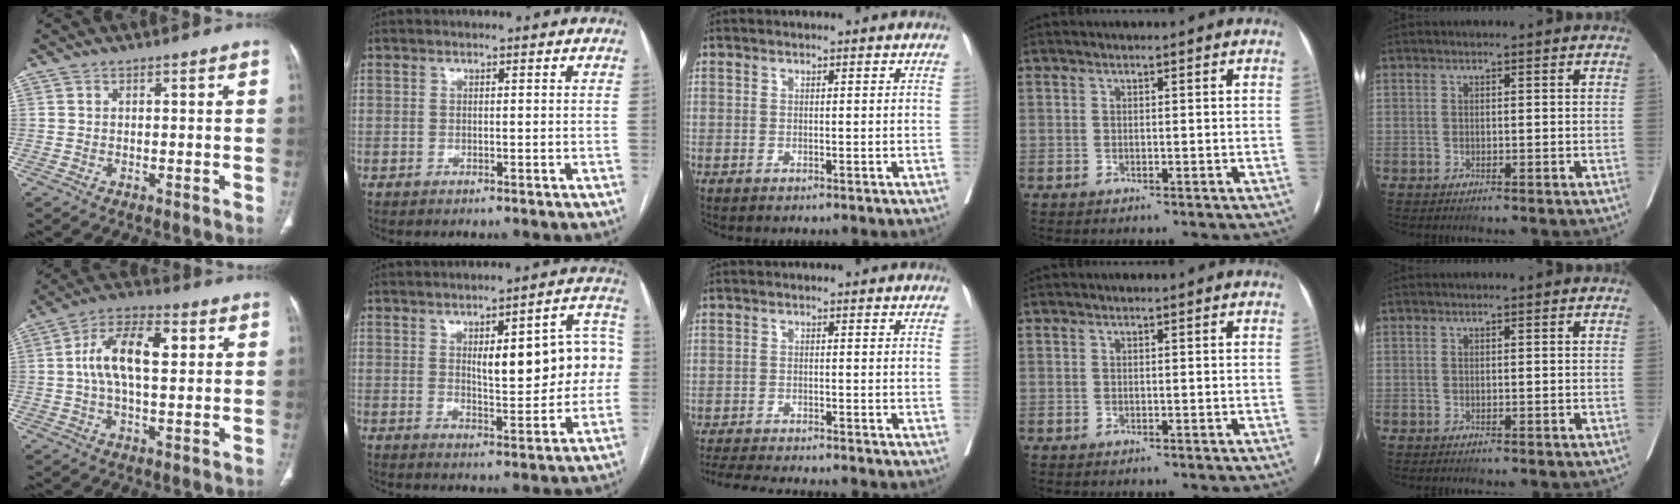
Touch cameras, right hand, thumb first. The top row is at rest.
{"thumb": {"total": 12.2, "force": [2.0, 6.0, 10.4], "torque": [-0.188, 0.021, 0.030]}, "index": {"total": 13.1, "force": [1.5, 3.9, 12.4], "torque": [-0.153, 0.029, 0.025]}, "middle": {"total": 10.1, "force": [-9.4, 0.5, 3.9], "torque": [-0.053, -0.014, -0.136]}}